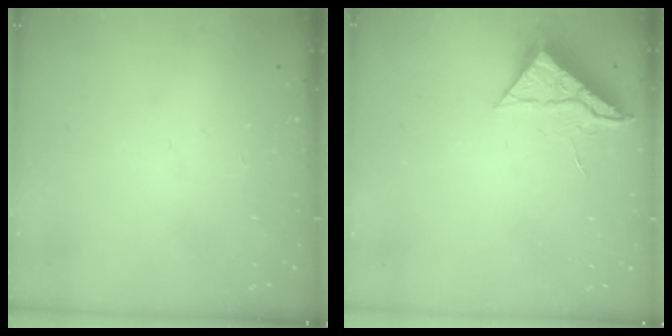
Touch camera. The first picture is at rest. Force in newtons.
{"total": 6.4, "press": 6.4, "slide": 0.2}